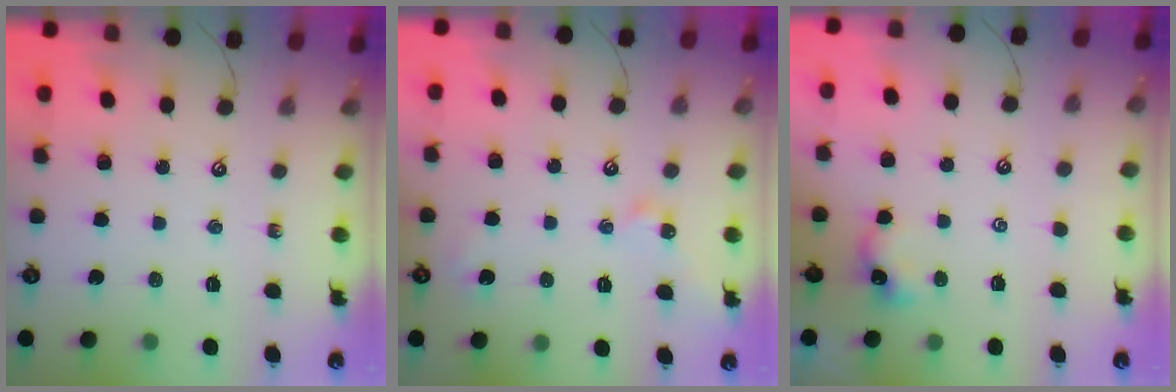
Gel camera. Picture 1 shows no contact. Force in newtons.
{"total": 2.8, "press": 2.8, "slide": 0.5}
{"total": 1.5, "press": 1.5, "slide": 0.3}